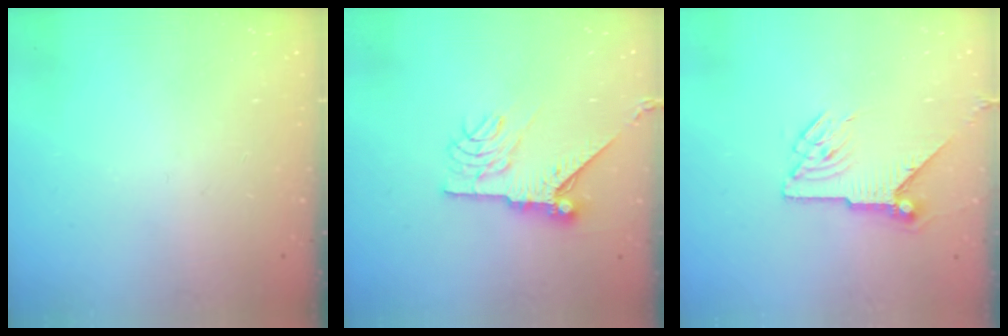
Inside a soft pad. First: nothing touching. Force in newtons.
{"total": 10.5, "press": 10.5, "slide": 0.4}
{"total": 8.2, "press": 8.2, "slide": 0.2}